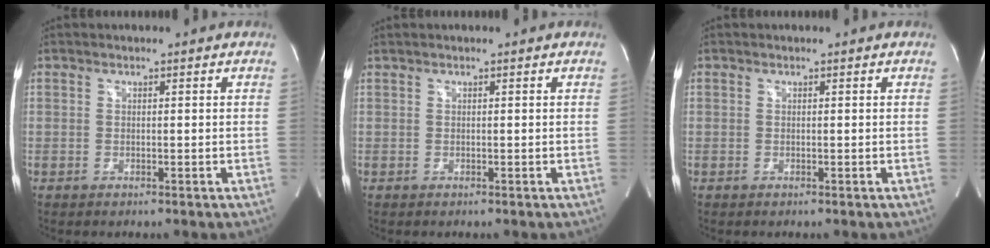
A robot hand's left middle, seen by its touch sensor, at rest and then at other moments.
{"total": 0.0}
{"total": 0.0}